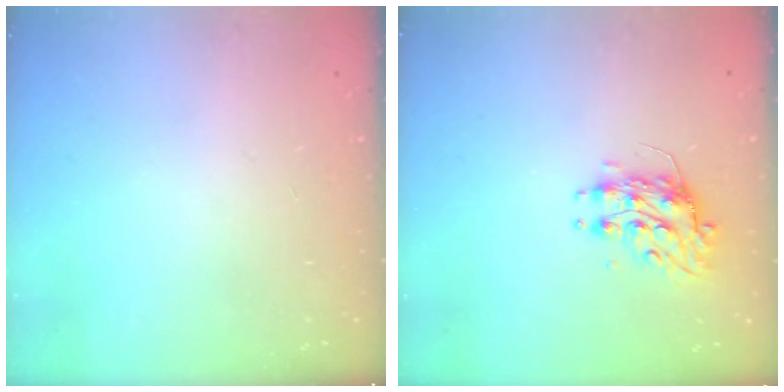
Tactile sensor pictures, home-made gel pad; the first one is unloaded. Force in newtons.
{"total": 8.3, "press": 8.2, "slide": 0.6}